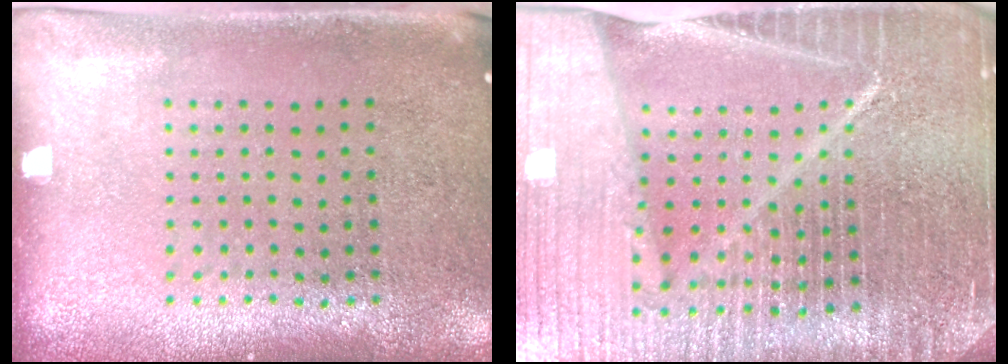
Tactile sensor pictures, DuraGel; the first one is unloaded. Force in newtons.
{"total": 6.9, "press": 5.9, "slide": 3.6}